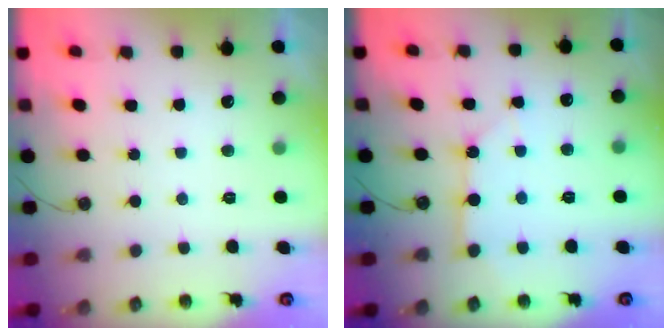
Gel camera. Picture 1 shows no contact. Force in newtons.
{"total": 3.9, "press": 3.9, "slide": 0.4}